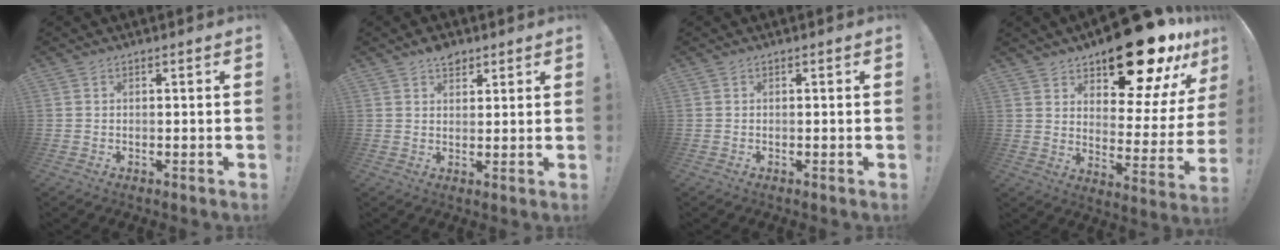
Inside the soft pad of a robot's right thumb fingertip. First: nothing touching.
{"total": 4.7, "force": [3.4, 2.7, 1.7], "torque": [-0.013, -0.014, 0.060]}
{"total": 0.0}
{"total": 21.0, "force": [15.8, 8.5, 11.0], "torque": [-0.134, -0.114, 0.267]}